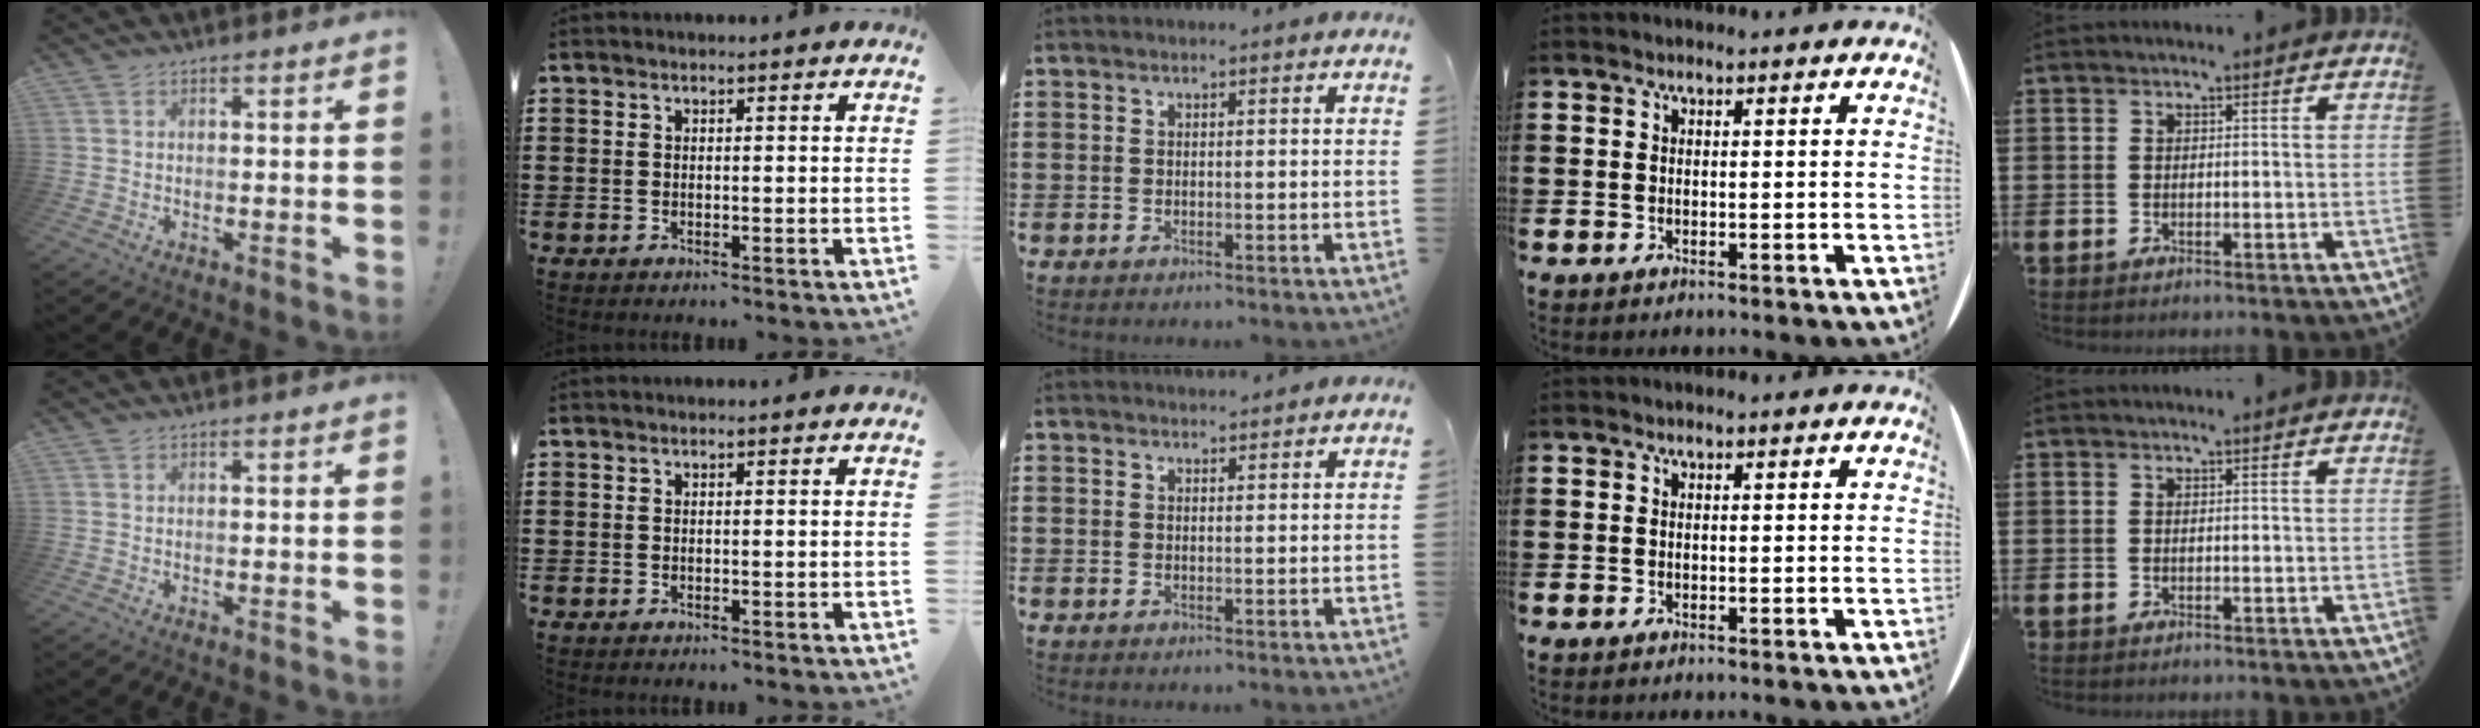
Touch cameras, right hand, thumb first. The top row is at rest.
{"middle": {"total": 1.4, "force": [1.3, 0.2, 0.0], "torque": [0.005, -0.003, 0.024]}}